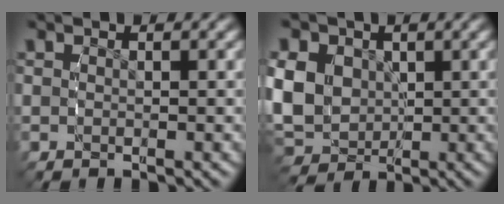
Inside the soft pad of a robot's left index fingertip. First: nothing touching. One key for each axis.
{"total": 8.2, "fx": -0.2, "fy": 7.4, "fz": 3.5, "tx": -0.100, "ty": -0.032, "tz": 0.007}